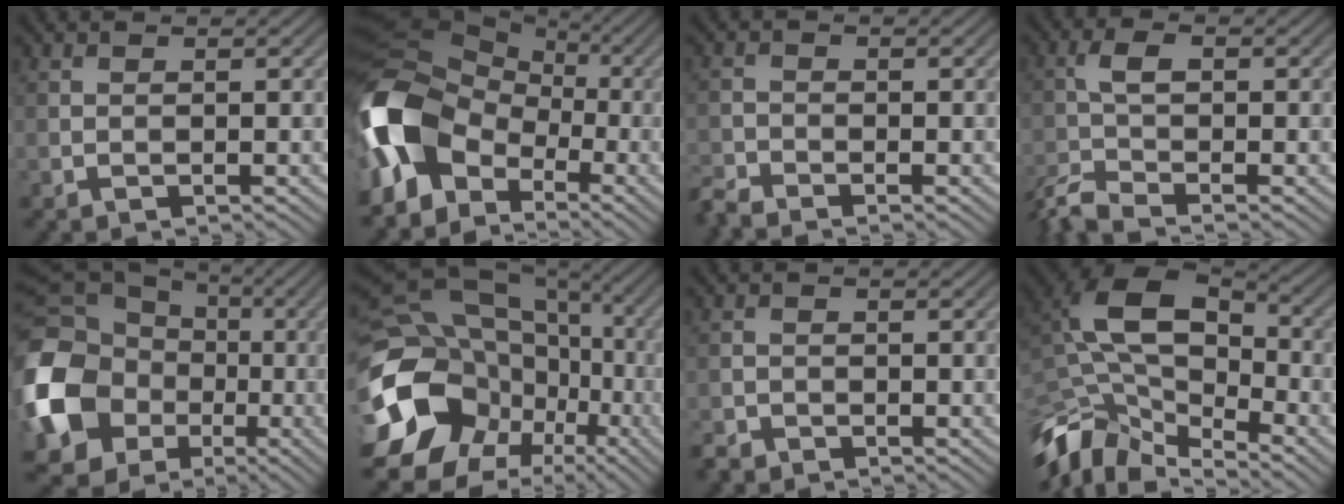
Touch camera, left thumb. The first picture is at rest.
{"total": 14.3, "force": [-4.3, 10.4, 8.9], "torque": [-0.213, -0.010, -0.102]}
{"total": 2.8, "force": [-2.6, 0.5, 0.8], "torque": [-0.021, -0.011, -0.064]}
{"total": 5.0, "force": [-3.4, 1.2, 3.4], "torque": [-0.078, -0.011, -0.080]}
{"total": 16.8, "force": [-3.1, 14.3, 8.3], "torque": [-0.243, -0.027, -0.072]}
{"total": 19.1, "force": [-2.7, 16.1, 10.0], "torque": [-0.236, -0.033, -0.043]}
{"total": 1.7, "force": [-1.5, 0.8, 0.3], "torque": [-0.005, -0.004, -0.037]}
{"total": 13.0, "force": [-4.2, 7.5, 9.7], "torque": [-0.207, -0.006, -0.089]}